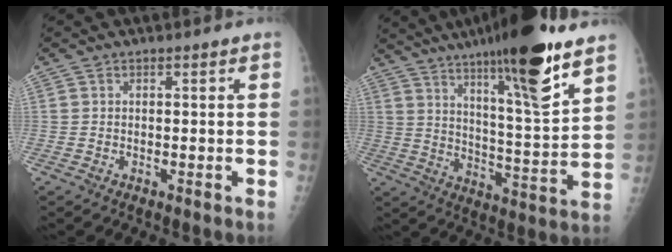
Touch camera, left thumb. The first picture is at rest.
{"total": 20.4, "force": [13.3, 2.6, 15.3], "torque": [-0.223, -0.068, 0.213]}